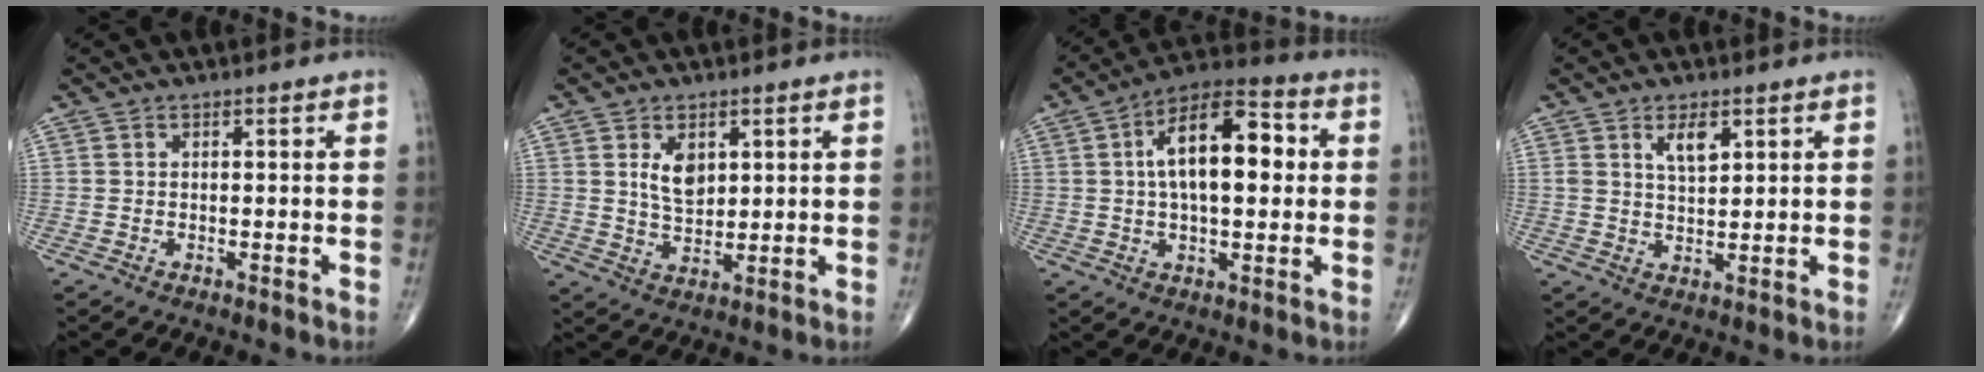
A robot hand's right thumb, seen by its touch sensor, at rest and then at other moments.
{"total": 5.7, "force": [2.0, 3.4, 4.1], "torque": [-0.055, -0.018, 0.042]}
{"total": 15.9, "force": [2.3, 7.6, 13.8], "torque": [-0.208, 0.025, 0.030]}
{"total": 4.6, "force": [2.3, 2.0, 3.4], "torque": [-0.051, -0.016, 0.042]}